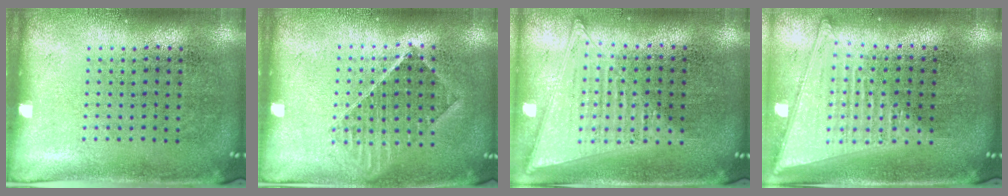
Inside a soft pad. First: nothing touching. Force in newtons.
{"total": 1.2, "press": 1.1, "slide": 0.4}
{"total": 1.4, "press": 1.4, "slide": 0.1}
{"total": 1.8, "press": 1.6, "slide": 0.7}